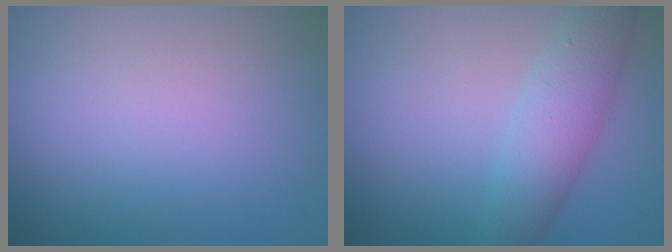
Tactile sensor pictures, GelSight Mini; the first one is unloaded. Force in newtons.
{"total": 4.0, "press": 4.0, "slide": 0.1}